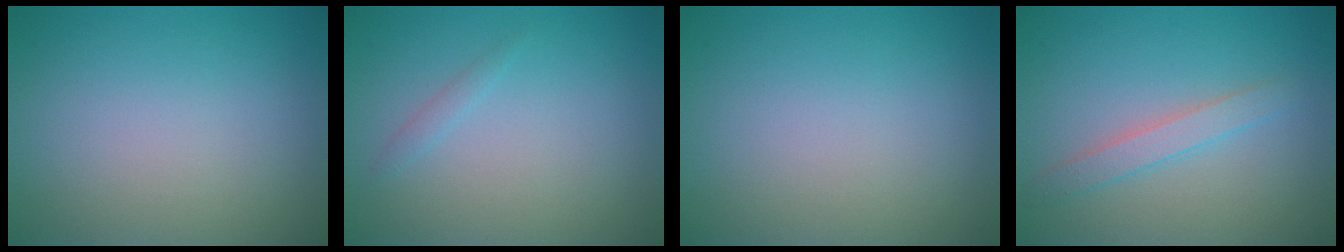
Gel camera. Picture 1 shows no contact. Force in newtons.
{"total": 0.7, "press": 0.7, "slide": 0.0}
{"total": 0.0}
{"total": 2.1, "press": 2.1, "slide": 0.1}